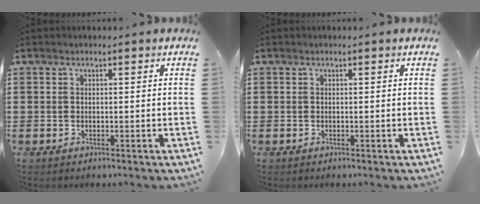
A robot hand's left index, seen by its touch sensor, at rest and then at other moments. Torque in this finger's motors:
{"motor_torque": [-0.02, -0.02, 0.00, 0.00]}